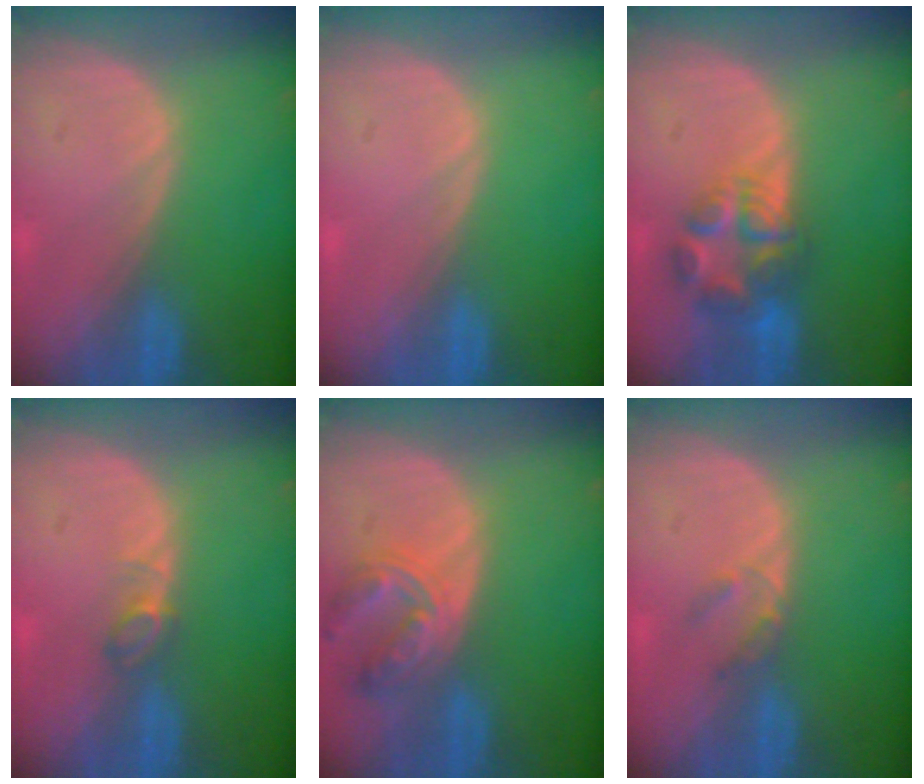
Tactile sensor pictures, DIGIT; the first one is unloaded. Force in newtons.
{"total": 0.0}
{"total": 6.8, "press": 6.5, "slide": 2.1}
{"total": 2.1, "press": 2.1, "slide": 0.4}
{"total": 7.6, "press": 6.6, "slide": 3.6}
{"total": 2.3, "press": 2.0, "slide": 1.1}